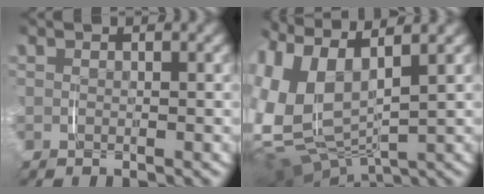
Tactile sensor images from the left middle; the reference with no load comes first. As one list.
[{"total": 12.6, "force": [0.1, 9.7, 8.0], "torque": [-0.218, -0.033, 0.008]}]